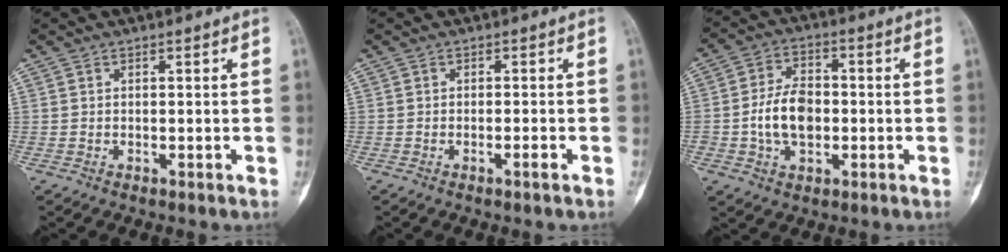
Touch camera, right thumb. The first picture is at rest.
{"total": 1.3, "force": [-0.7, 0.1, 1.1], "torque": [-0.022, 0.004, -0.011]}
{"total": 9.4, "force": [-1.2, 6.2, 7.0], "torque": [-0.111, 0.015, -0.023]}